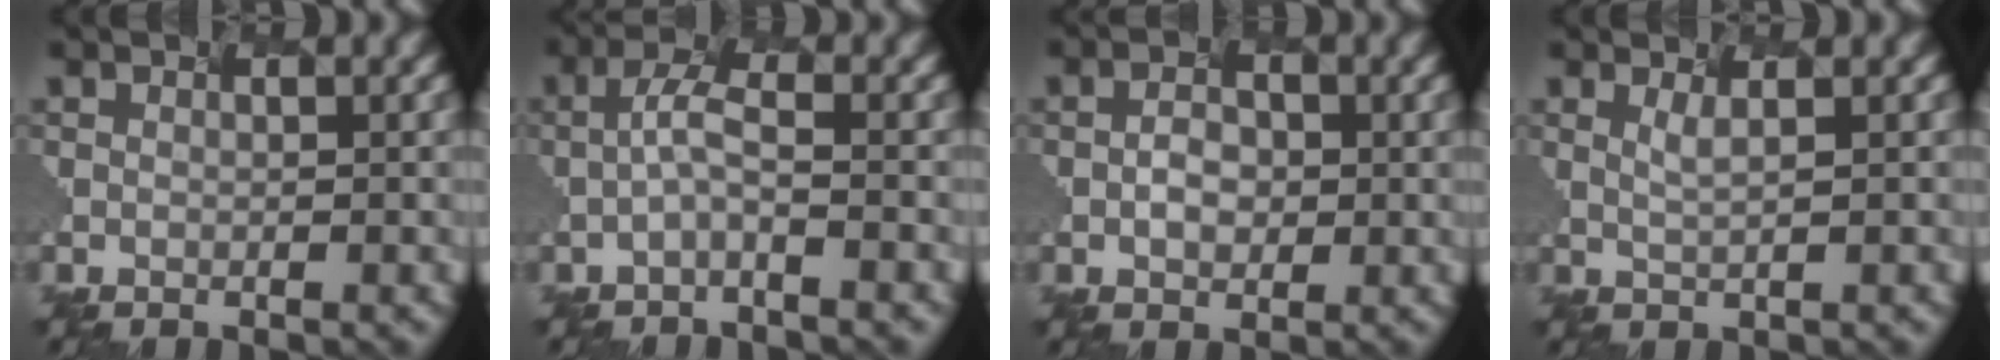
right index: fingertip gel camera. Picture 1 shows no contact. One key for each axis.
{"total": 2.1, "fx": -1.3, "fy": 0.0, "fz": 1.6, "tx": -0.043, "ty": 0.007, "tz": -0.019}
{"total": 1.6, "fx": -1.0, "fy": 1.1, "fz": 0.7, "tx": -0.018, "ty": 0.000, "tz": -0.008}
{"total": 0.6, "fx": -0.1, "fy": -0.1, "fz": 0.6, "tx": -0.017, "ty": -0.005, "tz": 0.013}